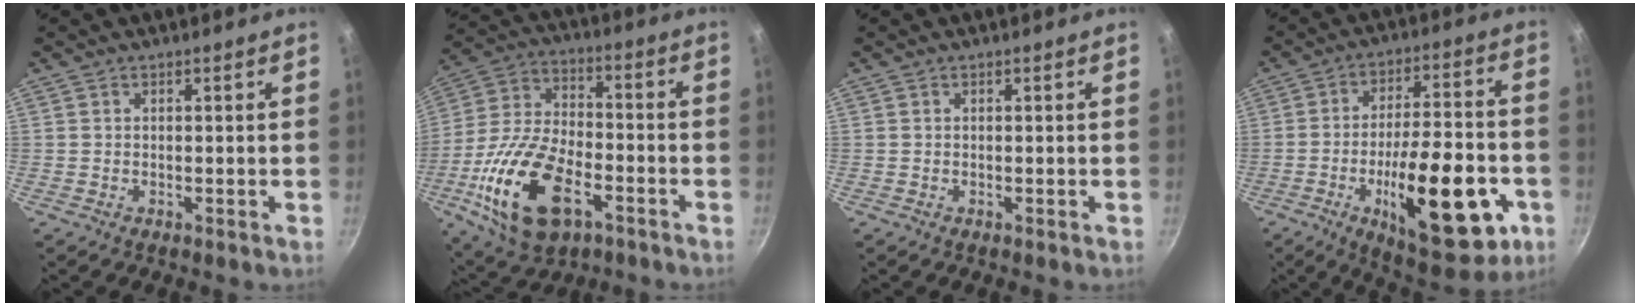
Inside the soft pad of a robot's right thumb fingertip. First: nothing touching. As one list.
[{"total": 21.1, "force": [-7.9, 11.3, 16.0], "torque": [-0.311, 0.025, -0.146]}, {"total": 0.0}, {"total": 24.1, "force": [-8.1, 9.2, 20.8], "torque": [-0.275, 0.028, -0.107]}]